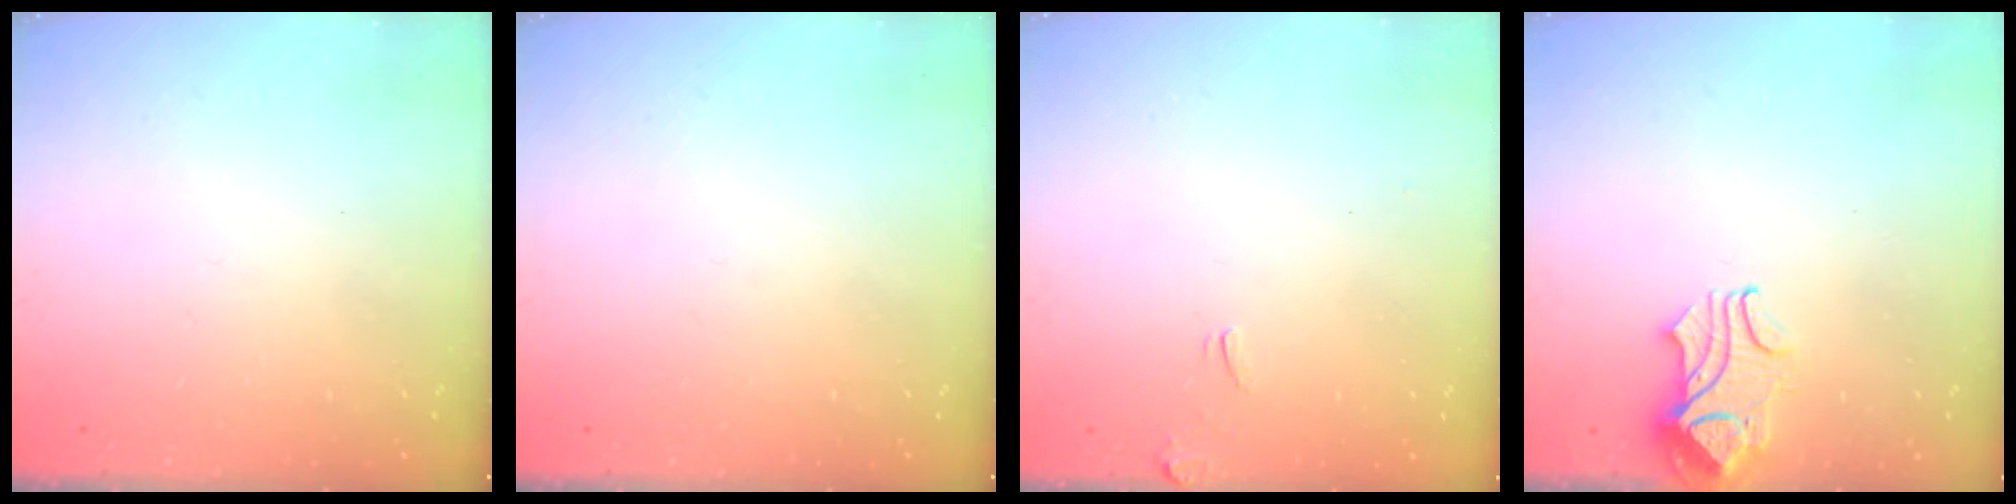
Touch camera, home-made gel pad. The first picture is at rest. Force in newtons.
{"total": 0.0}
{"total": 2.6, "press": 2.5, "slide": 0.2}
{"total": 2.3, "press": 2.3, "slide": 0.5}